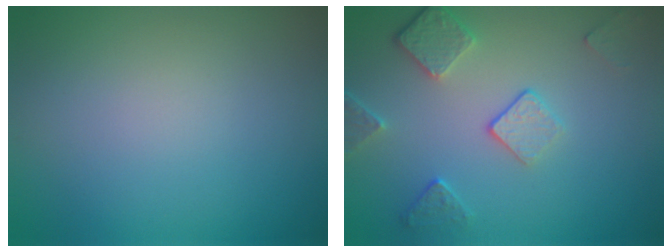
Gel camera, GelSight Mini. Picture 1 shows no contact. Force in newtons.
{"total": 3.7, "press": 2.9, "slide": 2.4}